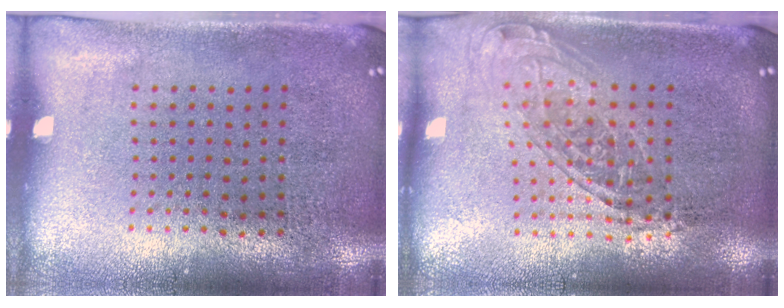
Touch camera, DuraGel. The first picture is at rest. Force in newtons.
{"total": 1.5, "press": 1.3, "slide": 0.8}